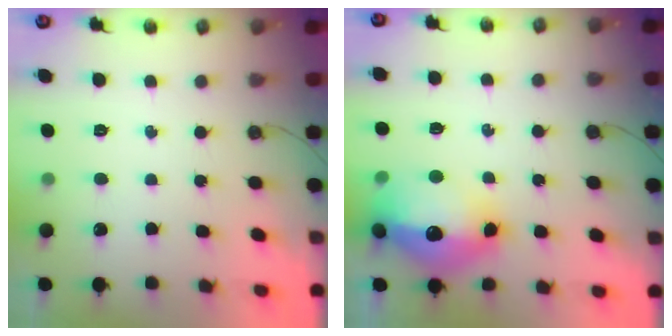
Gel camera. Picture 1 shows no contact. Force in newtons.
{"total": 18.2, "press": 18.1, "slide": 1.7}